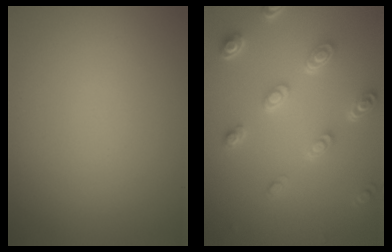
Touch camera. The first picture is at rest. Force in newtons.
{"total": 4.5, "press": 3.4, "slide": 3.0}